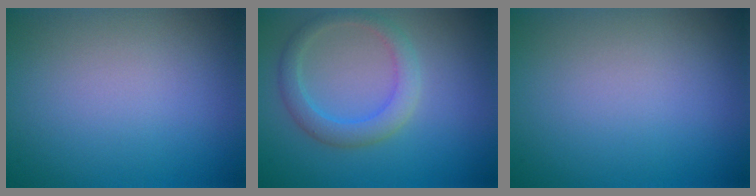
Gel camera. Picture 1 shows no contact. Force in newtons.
{"total": 2.9, "press": 2.9, "slide": 0.3}
{"total": 0.0}